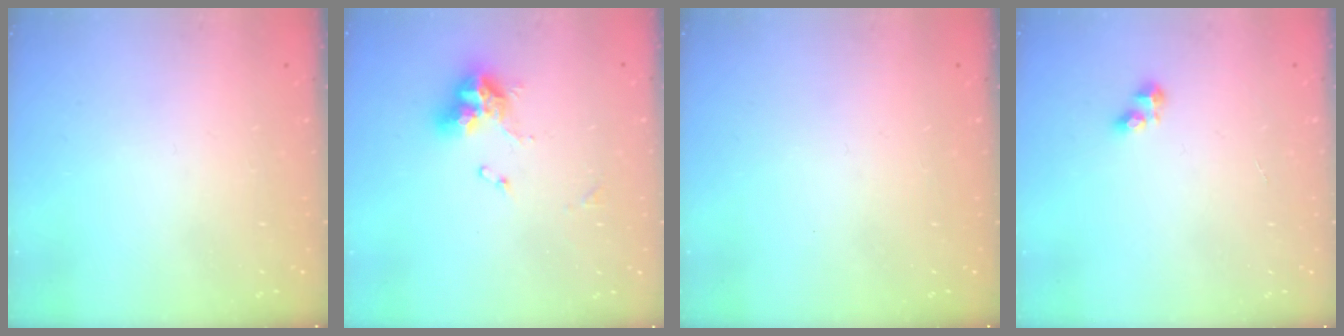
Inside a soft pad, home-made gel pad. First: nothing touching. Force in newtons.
{"total": 10.0, "press": 10.0, "slide": 0.6}
{"total": 0.0}
{"total": 3.7, "press": 3.7, "slide": 0.4}